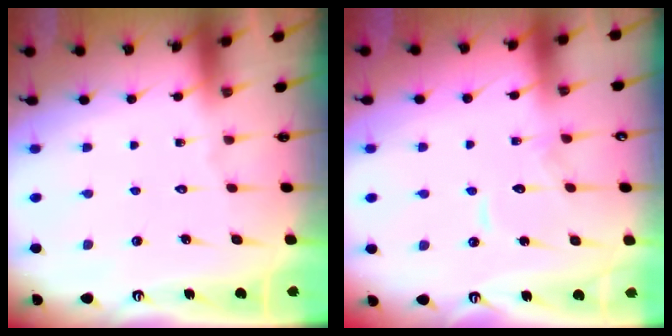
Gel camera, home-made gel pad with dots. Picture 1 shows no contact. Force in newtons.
{"total": 10.7, "press": 10.7, "slide": 0.6}